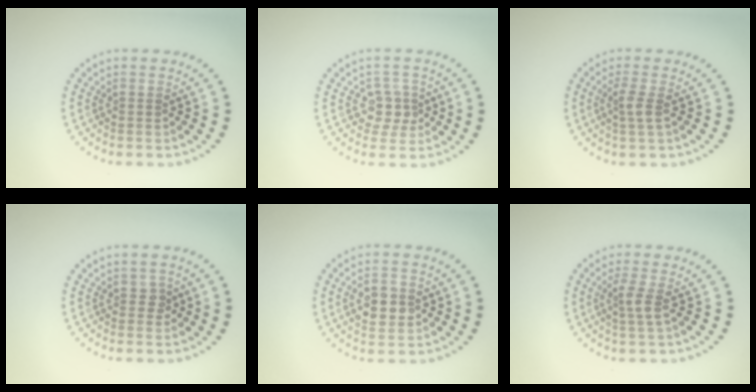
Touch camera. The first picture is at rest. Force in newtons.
{"total": 2.4, "press": 2.2, "slide": 1.0}
{"total": 1.7, "press": 1.4, "slide": 1.0}
{"total": 1.0, "press": 0.9, "slide": 0.4}
{"total": 3.0, "press": 3.0, "slide": 0.1}
{"total": 1.9, "press": 1.5, "slide": 1.3}